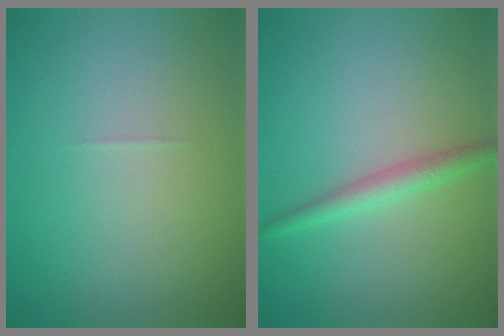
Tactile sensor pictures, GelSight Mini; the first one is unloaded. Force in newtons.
{"total": 2.1, "press": 2.1, "slide": 0.1}